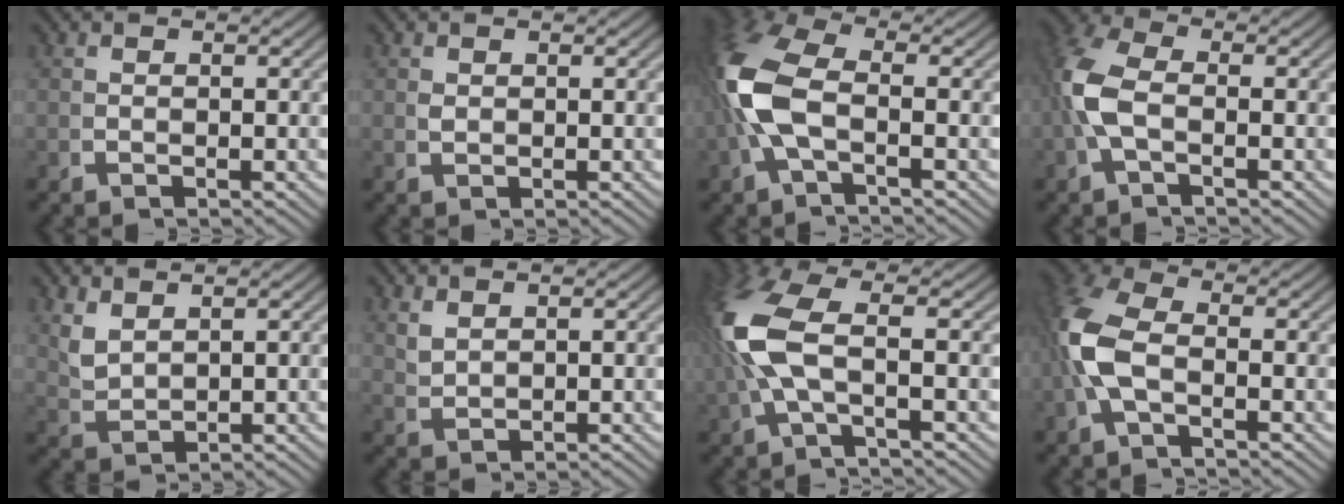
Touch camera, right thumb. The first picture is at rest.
{"total": 0.6, "force": [0.6, 0.1, 0.2], "torque": [-0.011, -0.005, 0.020]}
{"total": 8.1, "force": [-0.2, 4.9, 6.4], "torque": [-0.167, -0.010, 0.002]}
{"total": 5.1, "force": [0.0, 3.2, 4.0], "torque": [-0.109, -0.010, 0.006]}
{"total": 2.7, "force": [1.9, 1.1, 1.6], "torque": [-0.043, -0.009, 0.054]}
{"total": 1.9, "force": [1.7, 0.2, 0.7], "torque": [-0.015, 0.002, 0.046]}
{"total": 7.5, "force": [0.3, 3.5, 6.6], "torque": [-0.170, -0.007, 0.018]}
{"total": 6.6, "force": [-0.1, 4.3, 5.0], "torque": [-0.133, -0.011, 0.002]}